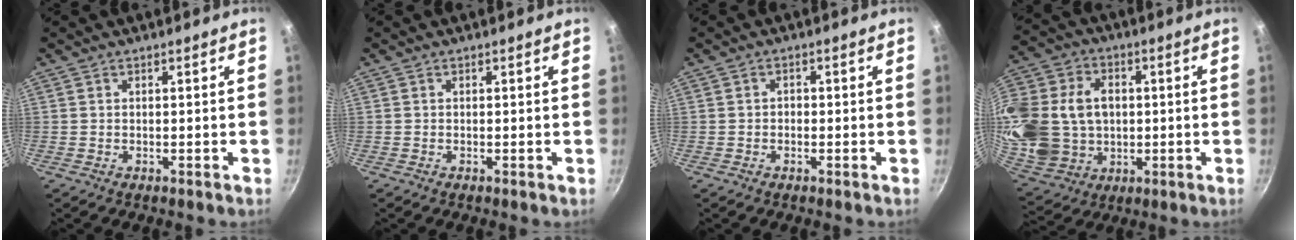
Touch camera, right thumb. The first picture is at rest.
{"total": 0.0}
{"total": 1.2, "force": [-0.5, 1.0, 0.5], "torque": [-0.006, 0.004, -0.010]}
{"total": 27.4, "force": [1.7, 21.4, 17.0], "torque": [-0.379, 0.031, 0.046]}